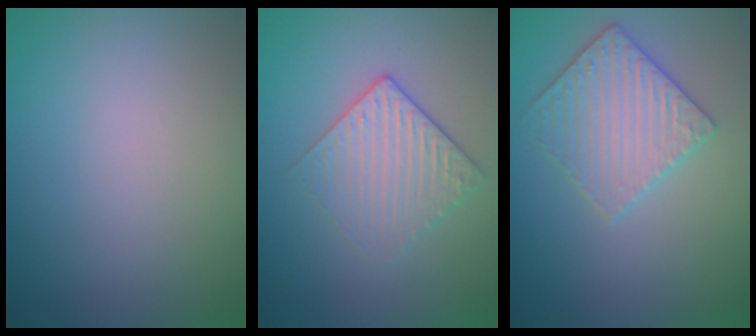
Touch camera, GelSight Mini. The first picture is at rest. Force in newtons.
{"total": 3.0, "press": 2.6, "slide": 1.4}
{"total": 3.5, "press": 3.5, "slide": 0.5}